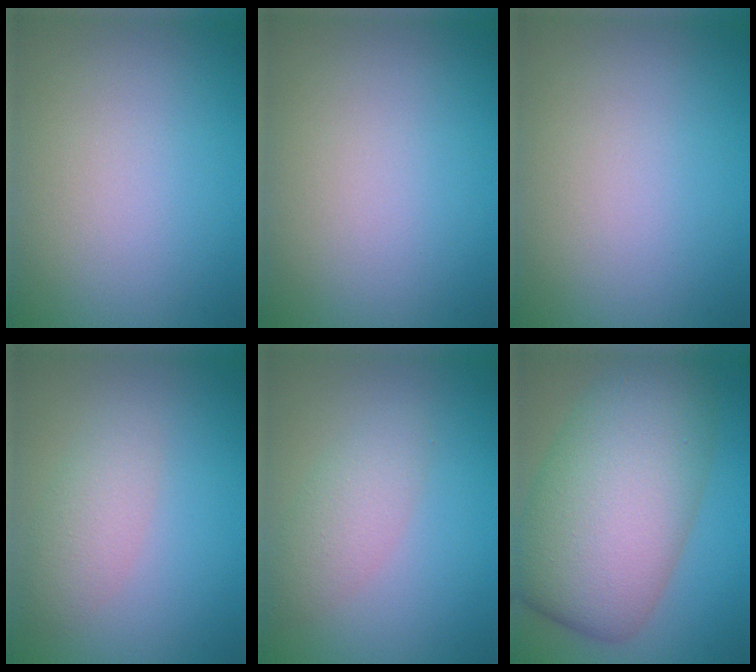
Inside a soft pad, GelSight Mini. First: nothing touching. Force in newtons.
{"total": 0.0}
{"total": 0.0}
{"total": 2.4, "press": 2.4, "slide": 0.1}
{"total": 2.6, "press": 2.6, "slide": 0.1}
{"total": 11.7, "press": 11.7, "slide": 0.4}